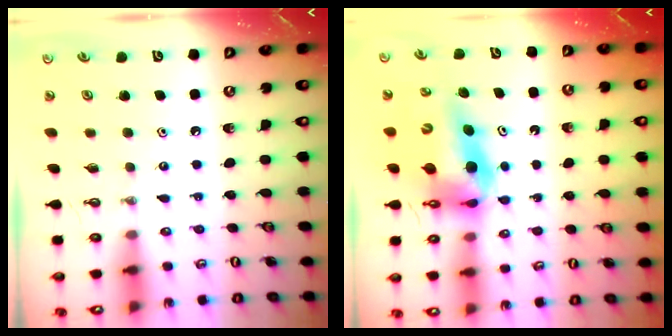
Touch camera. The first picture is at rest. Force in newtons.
{"total": 12.0, "press": 11.6, "slide": 3.0}